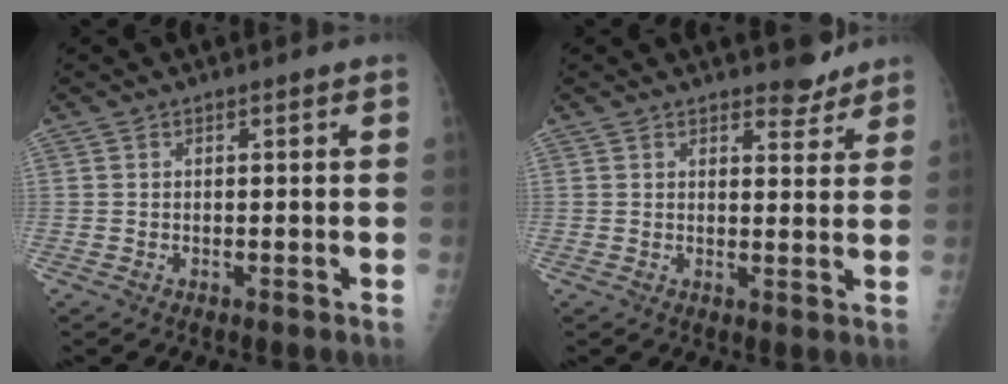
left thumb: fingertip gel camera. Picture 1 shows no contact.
{"total": 3.7, "force": [3.4, 1.4, 0.8], "torque": [0.006, -0.028, 0.043]}